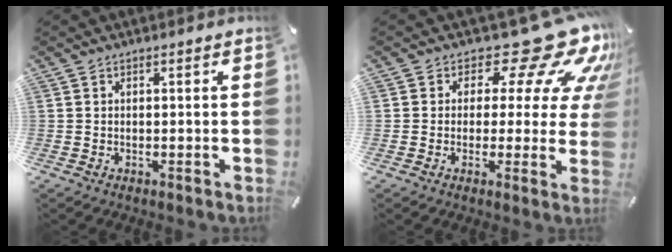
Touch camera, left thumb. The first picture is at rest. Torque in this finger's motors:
{"motor_torque": [1.36, 0.16, 0.43, -0.13, 0.09]}